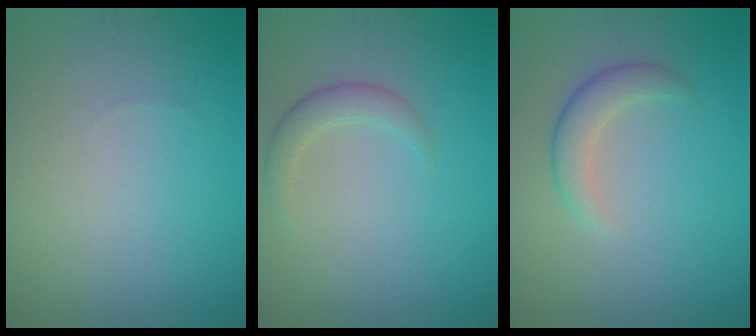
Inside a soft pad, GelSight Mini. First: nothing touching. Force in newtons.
{"total": 2.0, "press": 2.0, "slide": 0.1}
{"total": 2.7, "press": 2.7, "slide": 0.1}